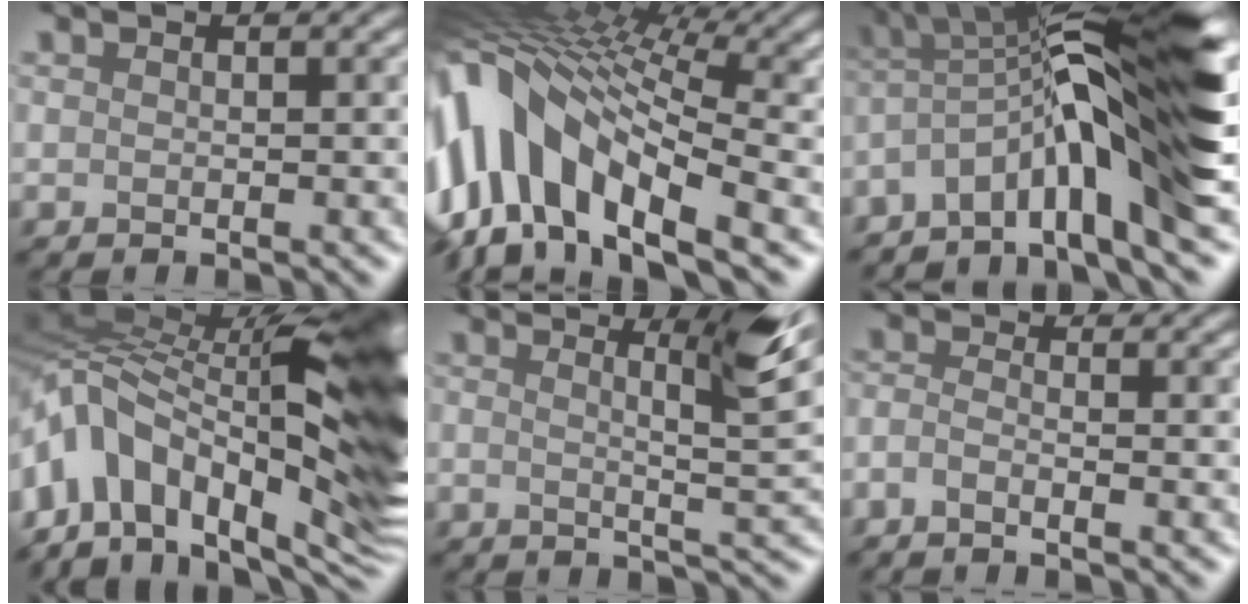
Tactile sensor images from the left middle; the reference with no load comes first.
{"total": 14.5, "force": [-0.4, 8.0, 12.1], "torque": [-0.256, 0.013, 0.003]}
{"total": 11.6, "force": [-2.4, 1.7, 11.2], "torque": [-0.176, 0.019, -0.033]}
{"total": 17.2, "force": [0.2, 9.2, 14.5], "torque": [-0.246, 0.010, 0.002]}
{"total": 5.2, "force": [1.5, 0.5, 4.9], "torque": [-0.070, 0.011, 0.024]}
{"total": 1.9, "force": [-1.8, 0.0, 0.5], "torque": [-0.027, -0.001, -0.037]}